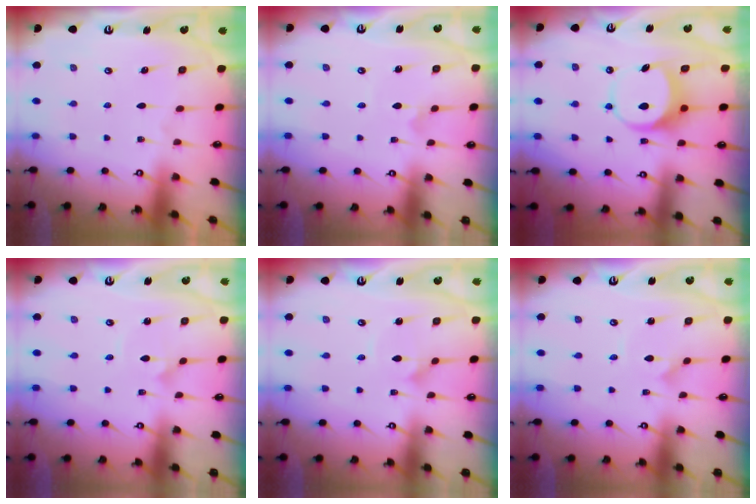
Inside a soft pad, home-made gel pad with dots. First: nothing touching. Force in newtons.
{"total": 1.2, "press": 1.1, "slide": 0.2}
{"total": 6.9, "press": 6.8, "slide": 0.9}
{"total": 1.7, "press": 1.7, "slide": 0.1}
{"total": 2.0, "press": 2.0, "slide": 0.0}
{"total": 1.1, "press": 1.1, "slide": 0.1}